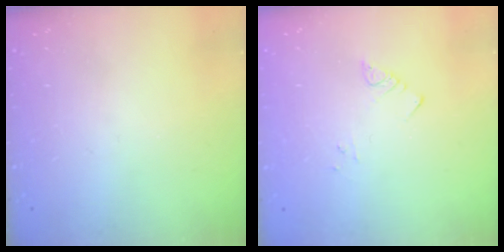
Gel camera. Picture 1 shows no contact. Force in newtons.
{"total": 4.0, "press": 3.9, "slide": 0.5}